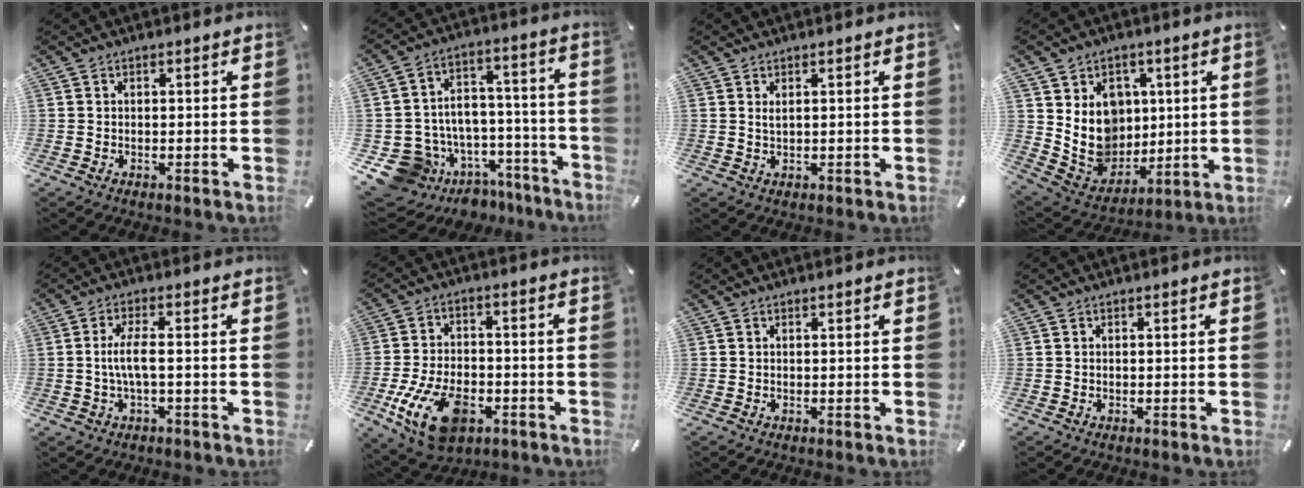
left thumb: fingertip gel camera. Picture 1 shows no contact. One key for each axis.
{"total": 11.9, "fx": -6.8, "fy": 9.6, "fz": 2.3, "tx": -0.037, "ty": 0.025, "tz": -0.092}
{"total": 1.3, "fx": 0.5, "fy": 0.4, "fz": 1.1, "tx": -0.023, "ty": -0.001, "tz": 0.010}
{"total": 13.1, "fx": 2.8, "fy": 12.0, "fz": 4.6, "tx": -0.092, "ty": -0.020, "tz": 0.066}
{"total": 6.0, "fx": -0.3, "fy": 2.1, "fz": 5.7, "tx": -0.124, "ty": 0.001, "tz": -0.014}
{"total": 15.2, "fx": -6.0, "fy": 9.1, "fz": 10.6, "tx": -0.208, "ty": 0.022, "tz": -0.101}
{"total": 0.0}
{"total": 0.0}